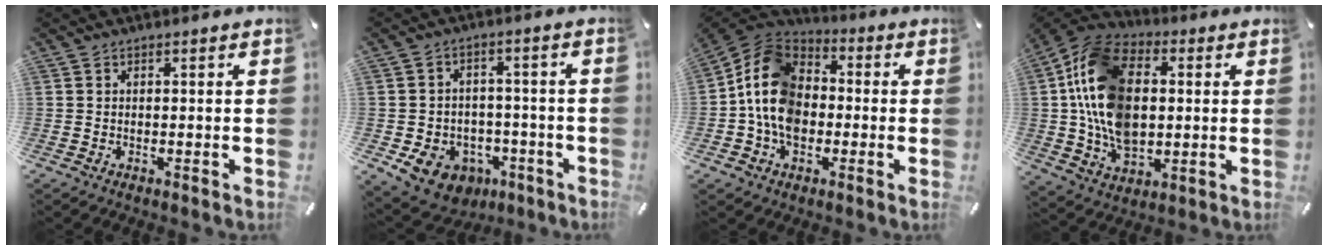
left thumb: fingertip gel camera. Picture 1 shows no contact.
{"total": 8.9, "force": [-4.1, 7.3, 3.0], "torque": [-0.051, 0.034, -0.067]}
{"total": 13.9, "force": [-2.6, 11.0, 8.1], "torque": [-0.193, 0.027, -0.050]}
{"total": 19.0, "force": [0.7, 13.2, 13.6], "torque": [-0.305, 0.007, 0.011]}